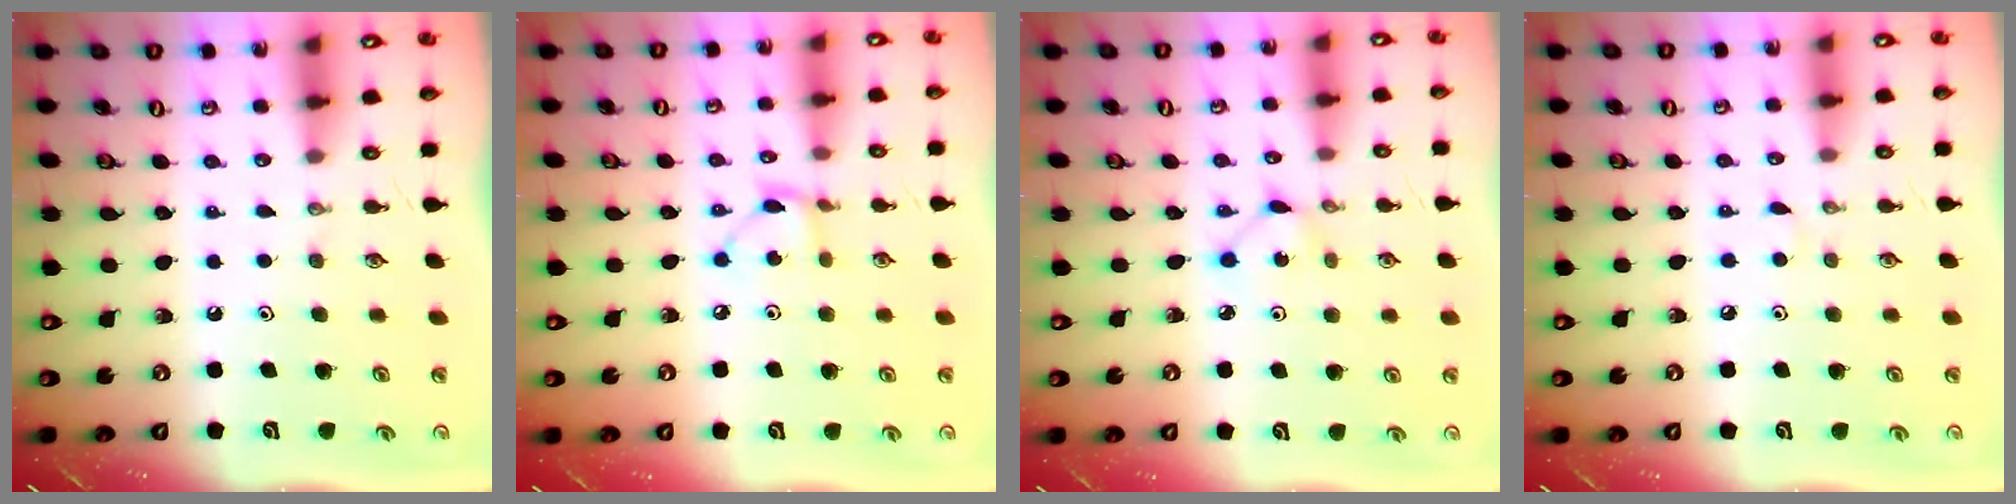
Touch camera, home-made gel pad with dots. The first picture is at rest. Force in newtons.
{"total": 5.6, "press": 5.6, "slide": 0.2}
{"total": 2.3, "press": 2.3, "slide": 0.3}
{"total": 2.1, "press": 2.1, "slide": 0.3}